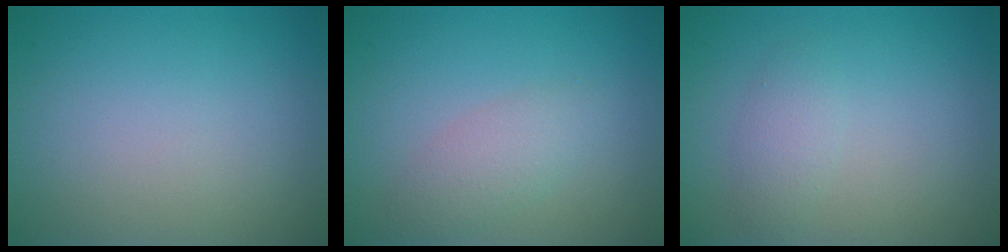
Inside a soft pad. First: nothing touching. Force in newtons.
{"total": 2.3, "press": 2.3, "slide": 0.1}
{"total": 1.6, "press": 1.6, "slide": 0.0}